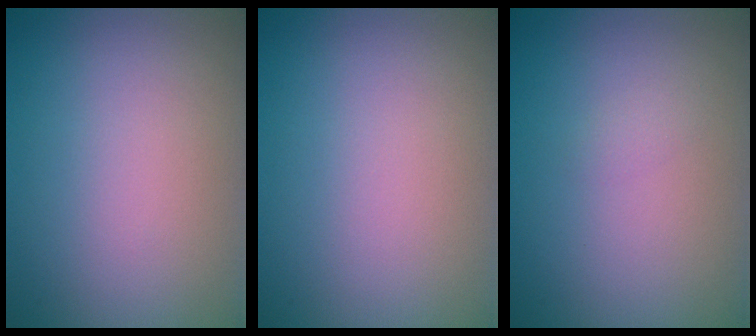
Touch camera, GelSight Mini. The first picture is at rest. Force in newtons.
{"total": 0.0}
{"total": 0.5, "press": 0.5, "slide": 0.0}